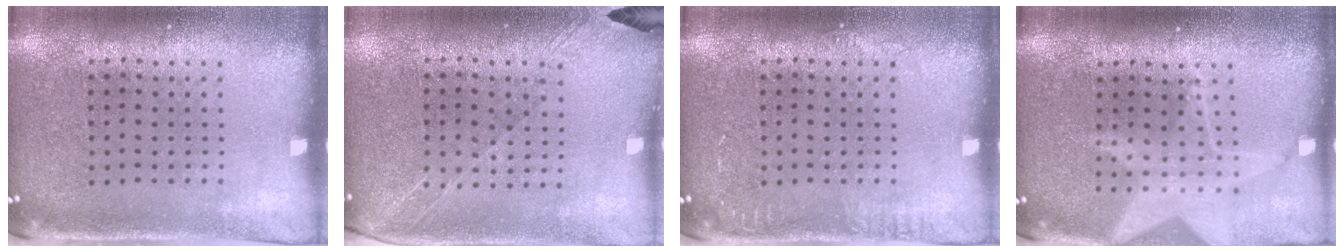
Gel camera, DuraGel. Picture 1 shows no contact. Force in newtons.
{"total": 1.3, "press": 1.2, "slide": 0.6}
{"total": 1.0, "press": 0.9, "slide": 0.1}
{"total": 1.8, "press": 1.5, "slide": 1.1}